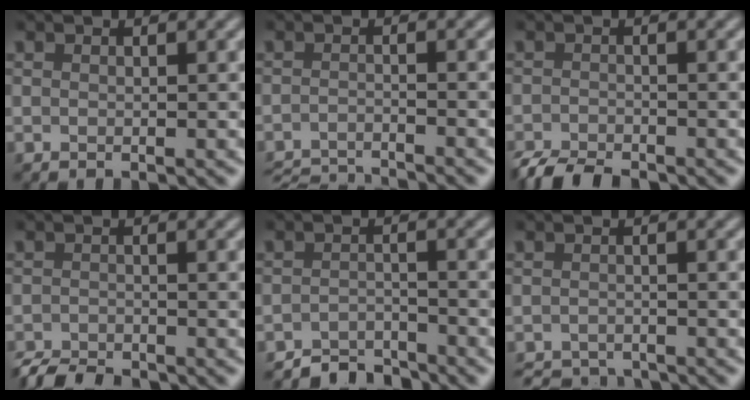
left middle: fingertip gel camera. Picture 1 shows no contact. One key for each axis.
{"total": 6.3, "fx": -6.1, "fy": 0.6, "fz": 1.6, "tx": -0.028, "ty": -0.017, "tz": -0.099}
{"total": 3.4, "fx": -3.1, "fy": 0.7, "fz": 1.1, "tx": -0.017, "ty": -0.009, "tz": -0.062}
{"total": 3.3, "fx": -3.2, "fy": 0.6, "fz": 0.7, "tx": -0.009, "ty": -0.009, "tz": -0.062}
{"total": 3.0, "fx": -2.9, "fy": 0.6, "fz": 0.4, "tx": -0.001, "ty": 0.006, "tz": -0.057}
{"total": 3.4, "fx": -3.3, "fy": 0.7, "fz": 0.4, "tx": -0.005, "ty": -0.007, "tz": -0.055}